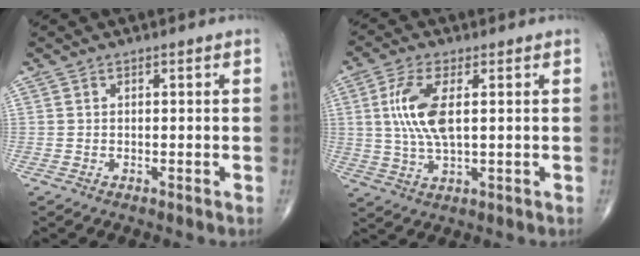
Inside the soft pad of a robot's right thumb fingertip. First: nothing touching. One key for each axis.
{"total": 9.3, "fx": 1.6, "fy": 3.5, "fz": 8.4, "tx": -0.192, "ty": -0.003, "tz": 0.035}